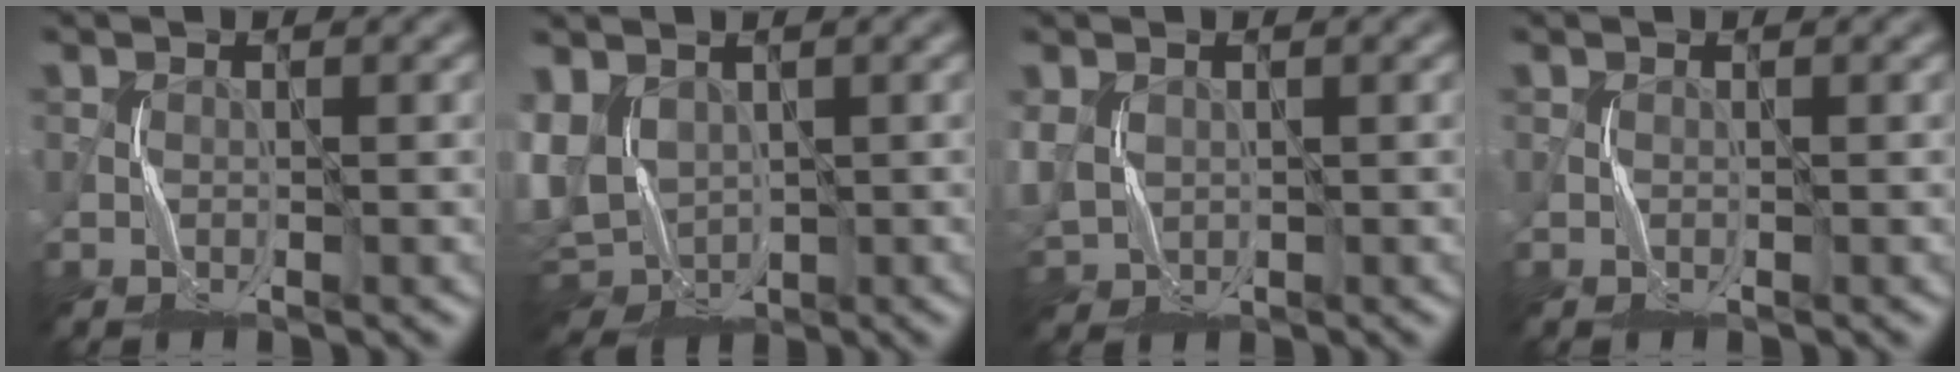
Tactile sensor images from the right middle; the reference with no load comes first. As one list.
[{"total": 6.1, "force": [-0.2, 4.7, 3.9], "torque": [-0.093, -0.009, -0.003]}, {"total": 3.5, "force": [0.3, 3.0, 1.8], "torque": [-0.059, -0.003, 0.010]}, {"total": 0.0}]